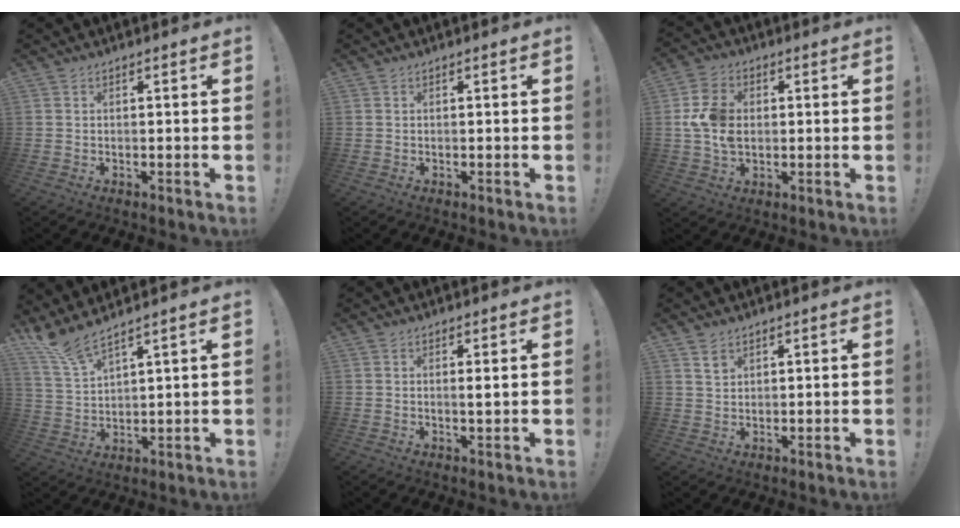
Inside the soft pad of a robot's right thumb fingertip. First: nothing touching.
{"total": 0.0}
{"total": 10.4, "force": [0.3, 7.6, 7.0], "torque": [-0.137, 0.010, 0.010]}
{"total": 7.4, "force": [6.6, 0.7, 3.3], "torque": [-0.077, -0.037, 0.123]}
{"total": 1.3, "force": [0.4, -0.2, 1.2], "torque": [-0.015, -0.007, 0.003]}
{"total": 2.9, "force": [2.1, 1.7, 0.9], "torque": [0.001, -0.017, 0.036]}